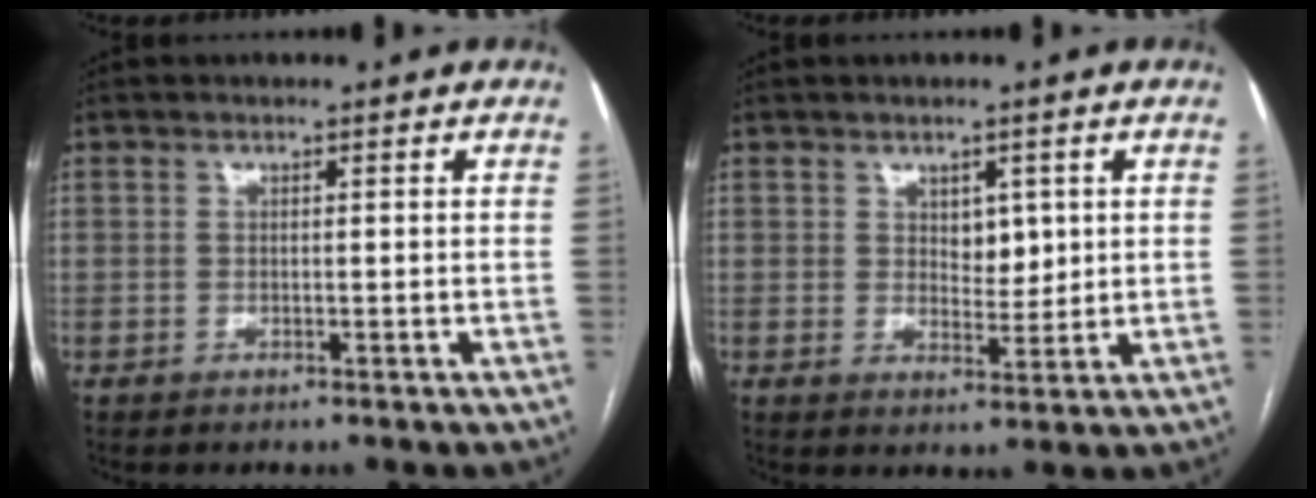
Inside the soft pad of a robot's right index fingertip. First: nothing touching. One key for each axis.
{"total": 3.7, "fx": 1.2, "fy": 2.3, "fz": 2.6, "tx": -0.034, "ty": -0.003, "tz": 0.023}